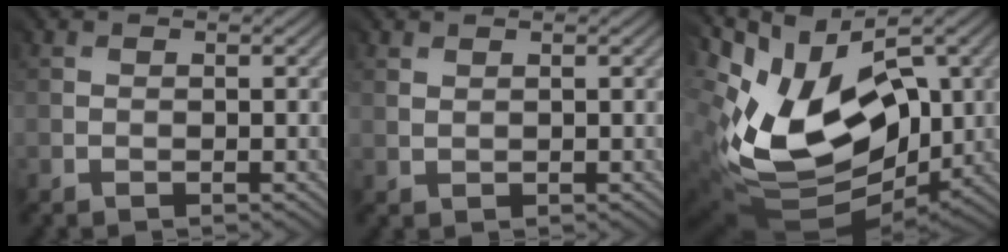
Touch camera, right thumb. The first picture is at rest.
{"total": 1.4, "force": [1.3, 0.4, -0.2], "torque": [0.005, 0.004, 0.028]}
{"total": 15.4, "force": [2.4, 10.5, 11.1], "torque": [-0.226, -0.011, 0.053]}